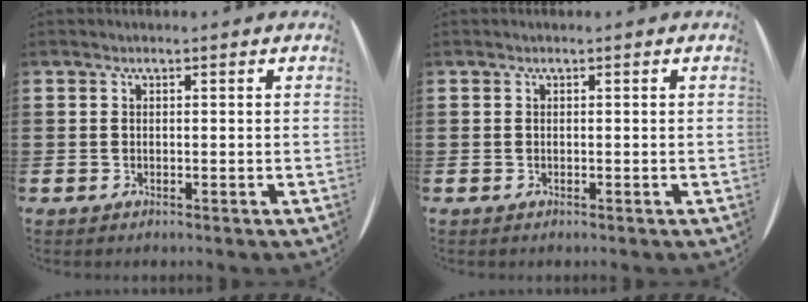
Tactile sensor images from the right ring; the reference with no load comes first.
{"total": 0.0}